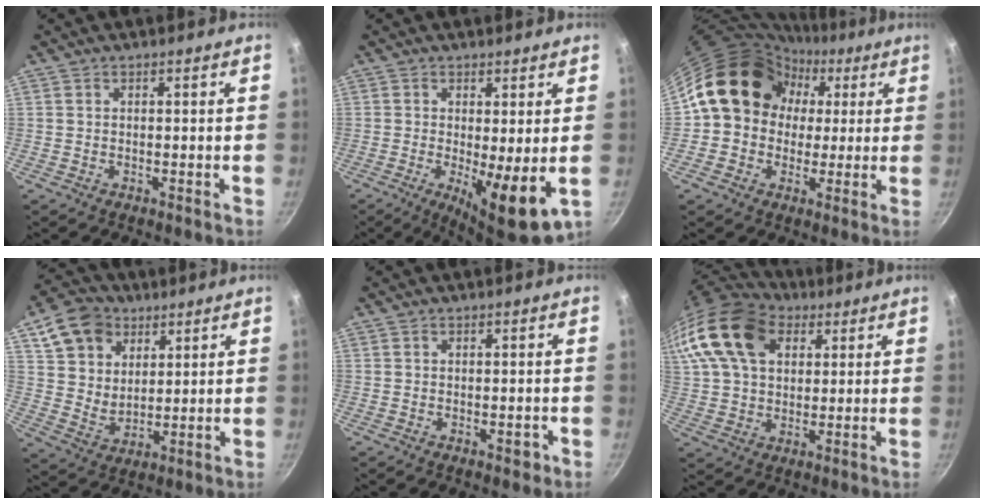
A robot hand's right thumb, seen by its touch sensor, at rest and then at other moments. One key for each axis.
{"total": 9.0, "fx": -1.0, "fy": 2.2, "fz": 8.7, "tx": -0.126, "ty": -0.014, "tz": -0.006}
{"total": 15.4, "fx": 2.7, "fy": 13.3, "fz": 7.4, "tx": -0.078, "ty": 0.038, "tz": 0.034}
{"total": 12.5, "fx": 6.2, "fy": 9.3, "fz": 5.7, "tx": -0.077, "ty": -0.013, "tz": 0.115}
{"total": 1.7, "fx": -0.7, "fy": 0.9, "fz": 1.2, "tx": -0.007, "ty": 0.008, "tz": -0.010}
{"total": 21.5, "fx": 8.4, "fy": 14.9, "fz": 13.1, "tx": -0.274, "ty": 0.018, "tz": 0.144}